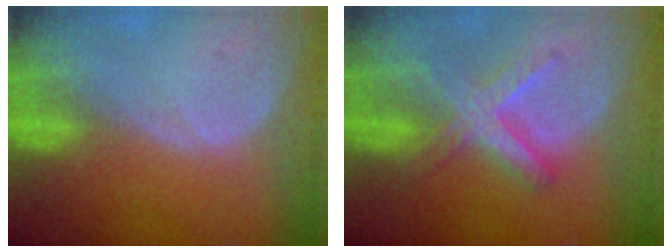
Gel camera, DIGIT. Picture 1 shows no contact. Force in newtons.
{"total": 6.3, "press": 6.3, "slide": 0.2}